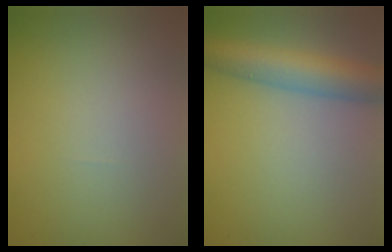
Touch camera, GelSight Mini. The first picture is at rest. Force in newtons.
{"total": 6.3, "press": 6.3, "slide": 0.2}